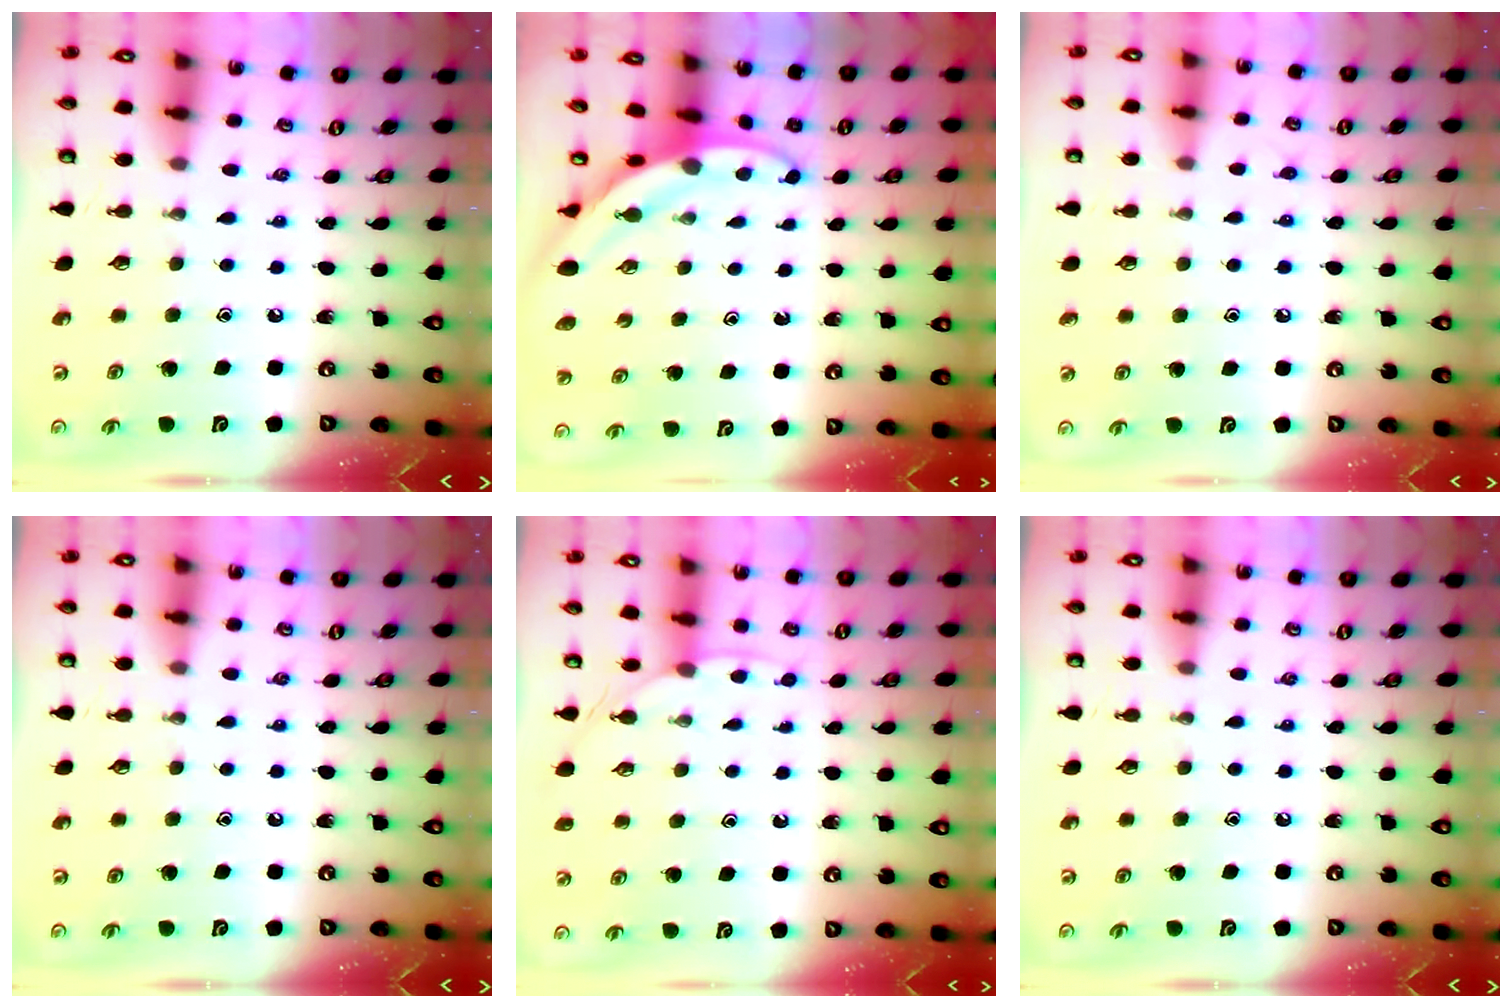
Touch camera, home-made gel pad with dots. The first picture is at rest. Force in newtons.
{"total": 3.5, "press": 3.5, "slide": 0.0}
{"total": 4.8, "press": 4.7, "slide": 0.7}
{"total": 0.0}
{"total": 3.1, "press": 3.1, "slide": 0.4}
{"total": 0.0}